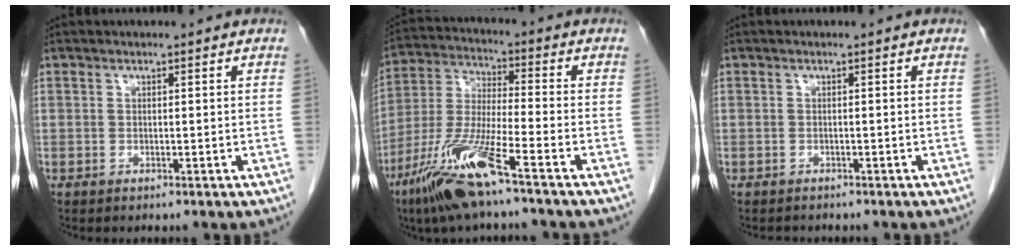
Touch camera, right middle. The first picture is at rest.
{"total": 13.1, "force": [-8.0, 0.3, 10.3], "torque": [-0.221, -0.033, -0.161]}
{"total": 1.6, "force": [-1.4, 0.6, 0.3], "torque": [-0.012, -0.002, -0.019]}